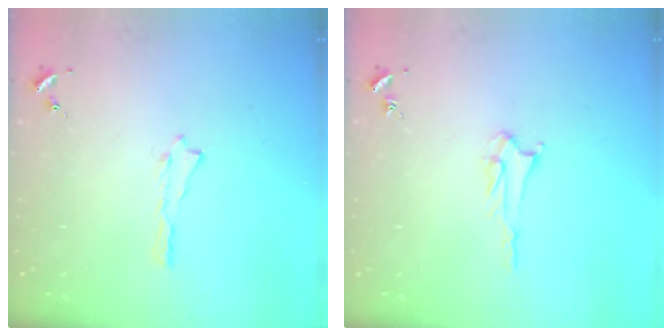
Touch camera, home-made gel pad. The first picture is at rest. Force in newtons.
{"total": 2.6, "press": 2.6, "slide": 0.3}